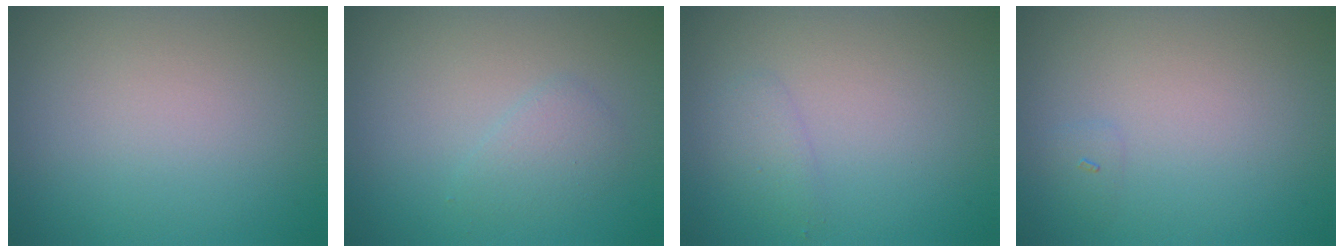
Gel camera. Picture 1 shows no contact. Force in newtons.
{"total": 1.5, "press": 1.5, "slide": 0.2}
{"total": 1.2, "press": 1.2, "slide": 0.1}
{"total": 0.6, "press": 0.6, "slide": 0.1}